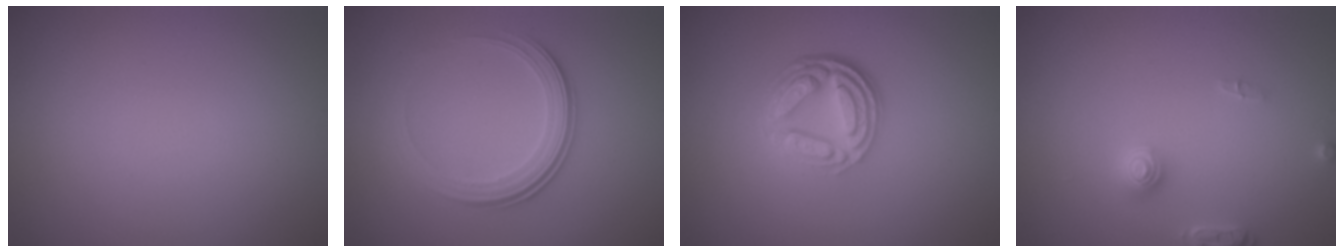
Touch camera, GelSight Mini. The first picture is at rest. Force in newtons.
{"total": 3.6, "press": 2.5, "slide": 2.6}
{"total": 5.1, "press": 3.6, "slide": 3.6}
{"total": 2.2, "press": 2.2, "slide": 0.1}